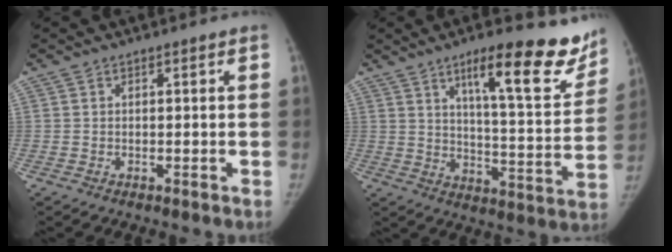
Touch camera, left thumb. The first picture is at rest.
{"total": 19.9, "force": [13.0, 4.8, 14.3], "torque": [-0.151, -0.070, 0.190]}